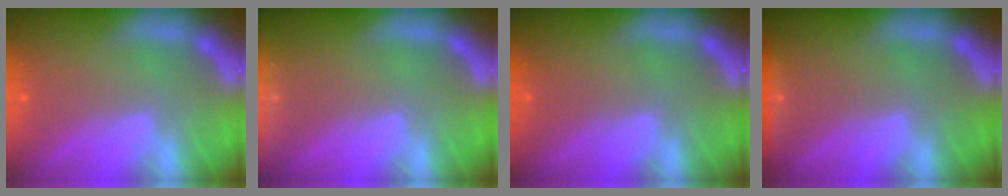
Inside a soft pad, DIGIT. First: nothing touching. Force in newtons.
{"total": 9.0}
{"total": 0.0}
{"total": 1.9}